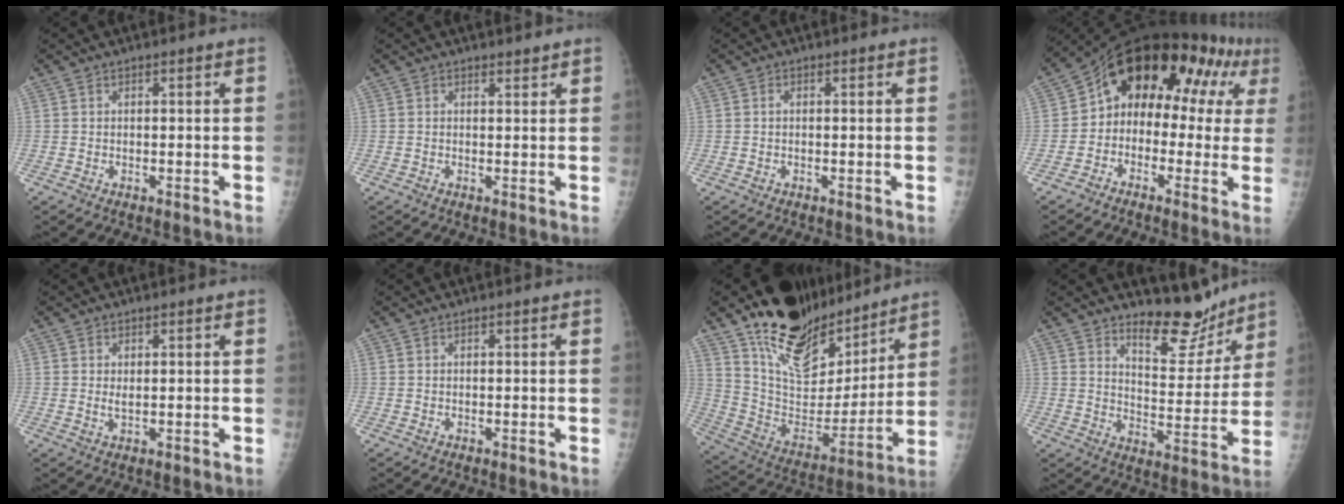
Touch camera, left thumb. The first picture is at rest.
{"total": 1.1, "force": [1.0, 0.3, 0.2], "torque": [0.000, -0.008, 0.015]}
{"total": 0.7, "force": [0.1, 0.4, 0.6], "torque": [-0.011, 0.001, 0.002]}
{"total": 16.9, "force": [3.5, 11.6, 11.8], "torque": [-0.101, 0.055, 0.038]}
{"total": 1.6, "force": [0.4, 0.8, 1.3], "torque": [-0.020, -0.005, 0.010]}
{"total": 0.0}
{"total": 22.9, "force": [17.7, 10.0, 10.5], "torque": [-0.135, -0.102, 0.308]}
{"total": 10.7, "force": [9.3, 3.7, 3.8], "torque": [-0.017, -0.081, 0.152]}